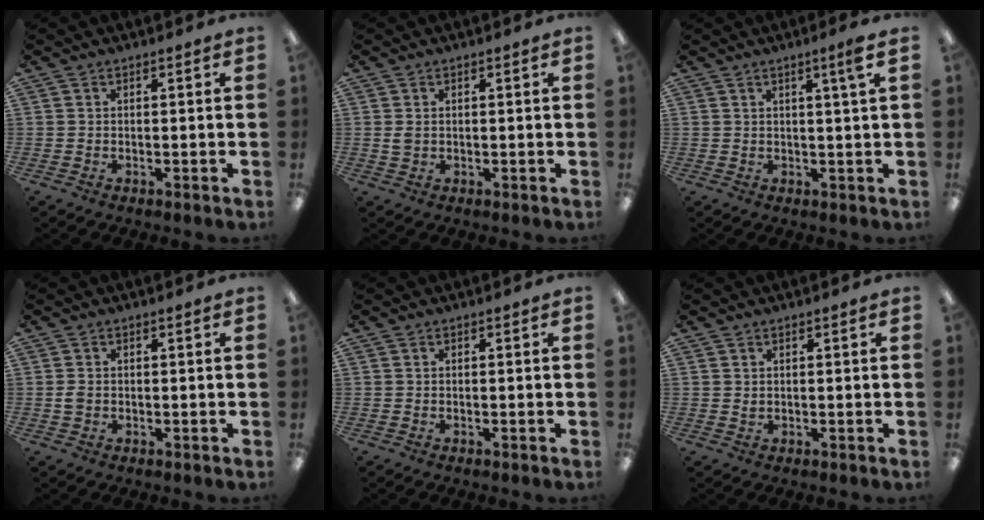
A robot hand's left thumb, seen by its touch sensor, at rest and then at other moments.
{"total": 1.6, "force": [0.3, 1.1, 1.2], "torque": [-0.025, 0.003, 0.005]}
{"total": 3.7, "force": [2.0, -0.3, 3.1], "torque": [-0.054, -0.005, 0.029]}
{"total": 1.6, "force": [-0.1, 1.2, 1.1], "torque": [-0.021, 0.003, -0.003]}
{"total": 0.0}
{"total": 0.7, "force": [0.4, 0.4, 0.4], "torque": [-0.009, 0.001, 0.007]}